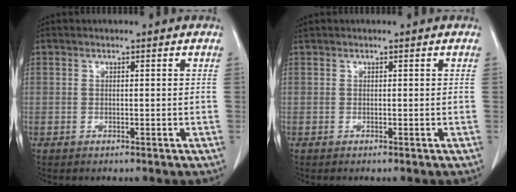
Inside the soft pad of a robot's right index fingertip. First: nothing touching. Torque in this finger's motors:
{"motor_torque": [-0.06, 0.01, -0.05, 0.01]}